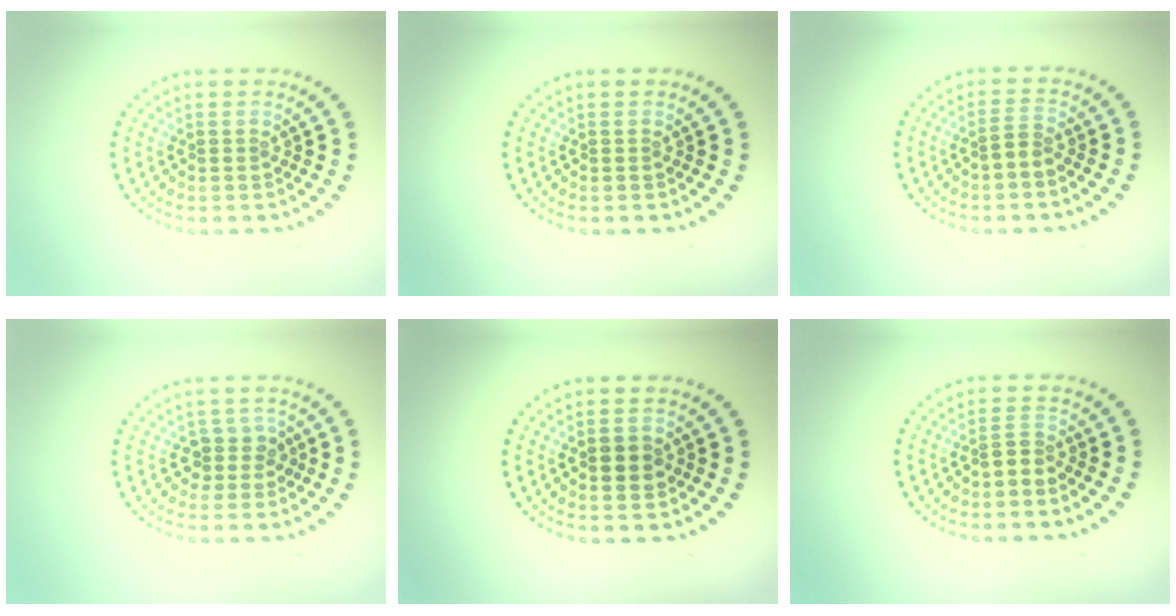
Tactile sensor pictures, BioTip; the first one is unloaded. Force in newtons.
{"total": 0.0}
{"total": 1.3, "press": 1.0, "slide": 0.8}
{"total": 1.9, "press": 1.5, "slide": 1.1}
{"total": 2.5, "press": 2.5, "slide": 0.2}
{"total": 1.6, "press": 1.2, "slide": 1.1}